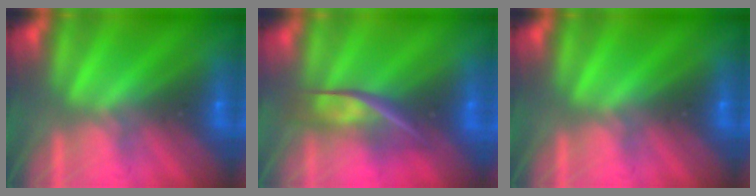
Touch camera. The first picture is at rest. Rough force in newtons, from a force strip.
{"total": 2.4}
{"total": 0.0}